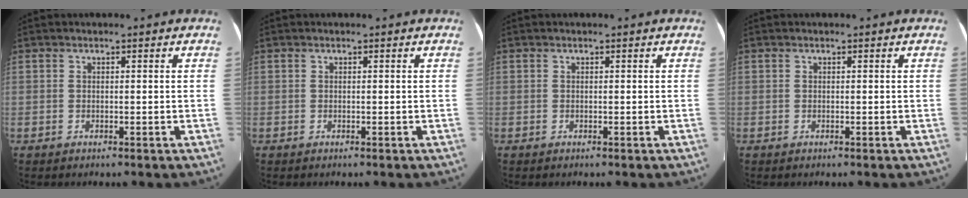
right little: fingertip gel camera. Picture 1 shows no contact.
{"total": 0.0}
{"total": 0.0}
{"total": 0.0}